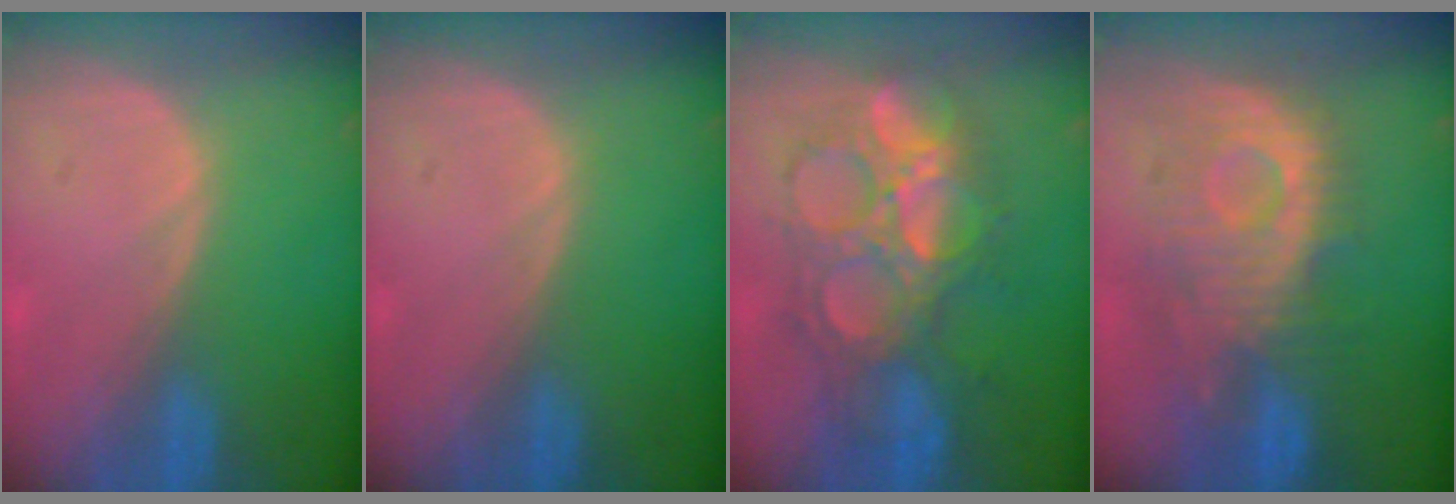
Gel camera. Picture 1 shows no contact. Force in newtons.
{"total": 0.0}
{"total": 10.0, "press": 10.0, "slide": 0.7}
{"total": 10.4, "press": 9.8, "slide": 3.3}